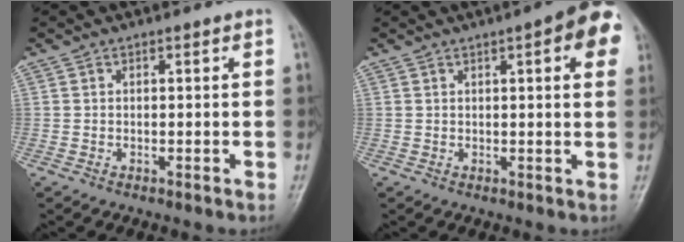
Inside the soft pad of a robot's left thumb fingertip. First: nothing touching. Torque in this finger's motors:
{"motor_torque": [0.20, 0.40, 0.05, -0.37, 0.09]}